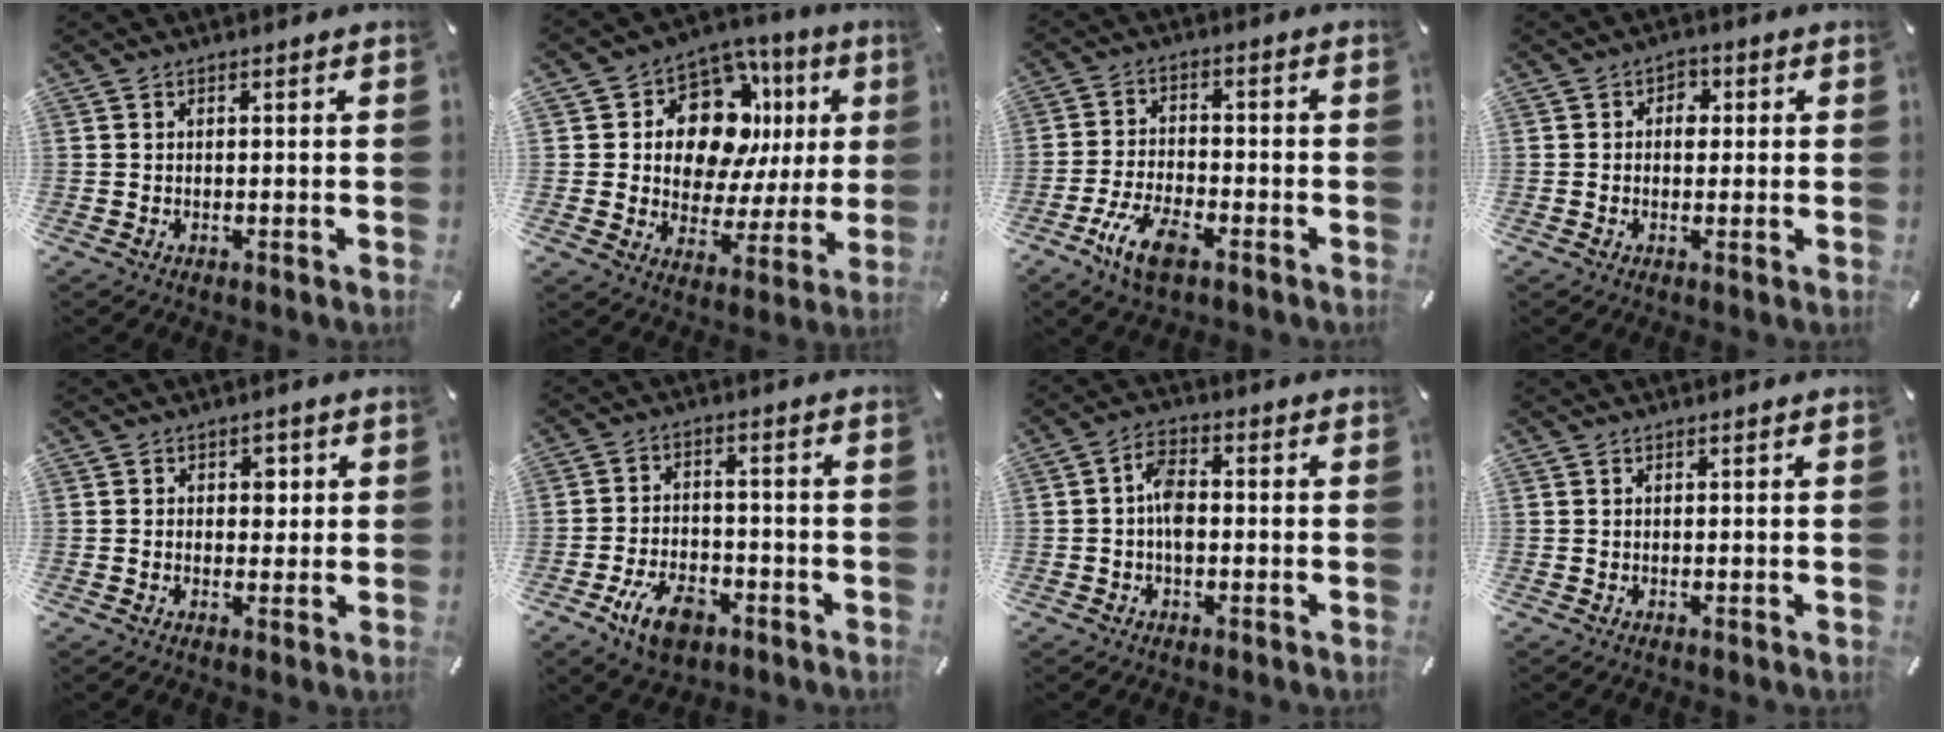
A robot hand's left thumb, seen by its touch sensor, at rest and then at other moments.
{"total": 14.4, "force": [6.2, 9.9, 8.4], "torque": [-0.134, -0.042, 0.112]}
{"total": 9.4, "force": [-5.2, 4.4, 6.4], "torque": [-0.140, 0.016, -0.099]}
{"total": 3.3, "force": [0.0, 2.6, 2.1], "torque": [-0.019, 0.002, -0.009]}
{"total": 3.2, "force": [0.3, 2.4, 2.1], "torque": [-0.012, -0.003, -0.007]}
{"total": 9.5, "force": [-4.7, 5.6, 6.0], "torque": [-0.119, 0.013, -0.087]}
{"total": 5.5, "force": [-0.9, 3.2, 4.4], "torque": [-0.091, 0.008, -0.018]}
{"total": 0.0}